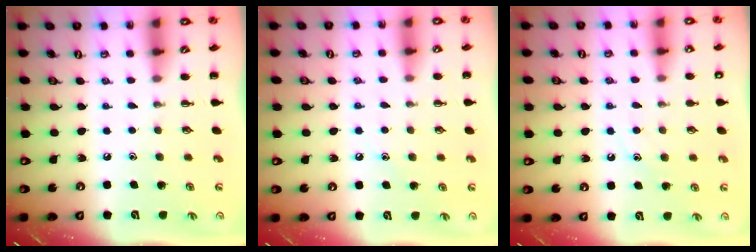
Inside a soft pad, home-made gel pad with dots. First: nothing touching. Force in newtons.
{"total": 7.9, "press": 7.5, "slide": 2.3}
{"total": 8.9, "press": 8.8, "slide": 1.3}